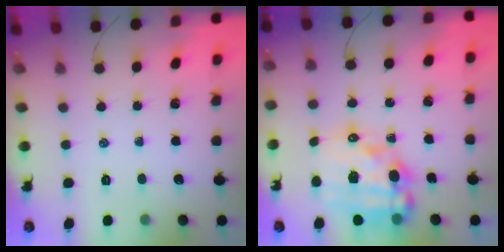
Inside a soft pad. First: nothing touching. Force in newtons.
{"total": 18.8, "press": 18.3, "slide": 4.1}